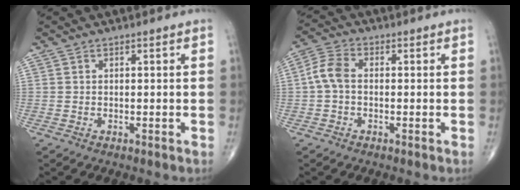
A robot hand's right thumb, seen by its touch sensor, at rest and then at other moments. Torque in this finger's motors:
{"motor_torque": [0.01, 0.15, 0.46, -0.08, 0.04]}